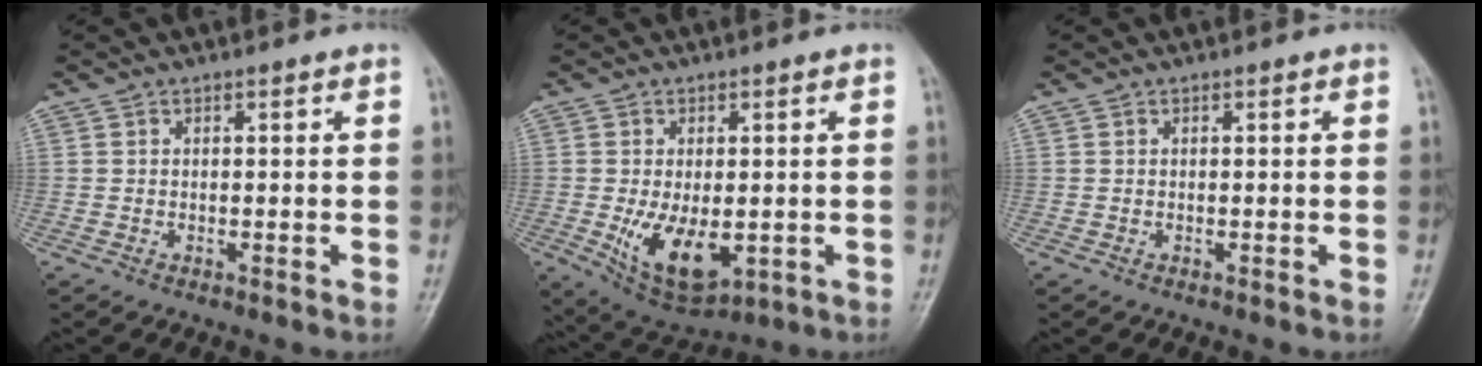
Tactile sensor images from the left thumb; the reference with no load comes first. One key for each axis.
{"total": 10.2, "fx": -1.8, "fy": 5.5, "fz": 8.4, "tx": -0.128, "ty": -0.016, "tz": -0.011}
{"total": 0.0}